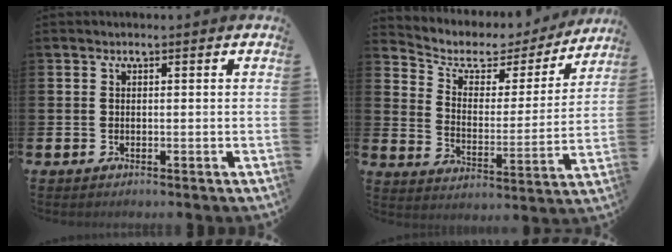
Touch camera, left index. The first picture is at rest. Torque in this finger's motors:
{"motor_torque": [0.47, -0.25, -0.22, -0.08]}